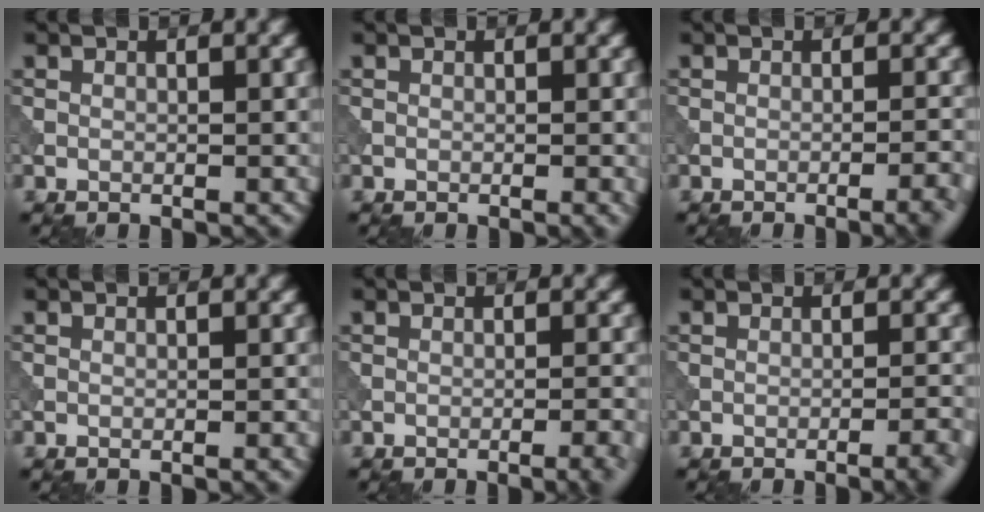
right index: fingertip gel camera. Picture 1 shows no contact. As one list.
[{"total": 0.6, "force": [-0.2, 0.1, 0.5], "torque": [-0.007, -0.001, -0.005]}, {"total": 3.3, "force": [-1.8, 0.7, 2.6], "torque": [-0.025, 0.014, -0.031]}, {"total": 0.7, "force": [-0.3, 0.1, 0.6], "torque": [-0.006, 0.002, -0.007]}, {"total": 2.8, "force": [-1.4, 0.6, 2.3], "torque": [-0.022, 0.009, -0.025]}, {"total": 3.3, "force": [-1.9, 0.7, 2.6], "torque": [-0.027, 0.013, -0.033]}]